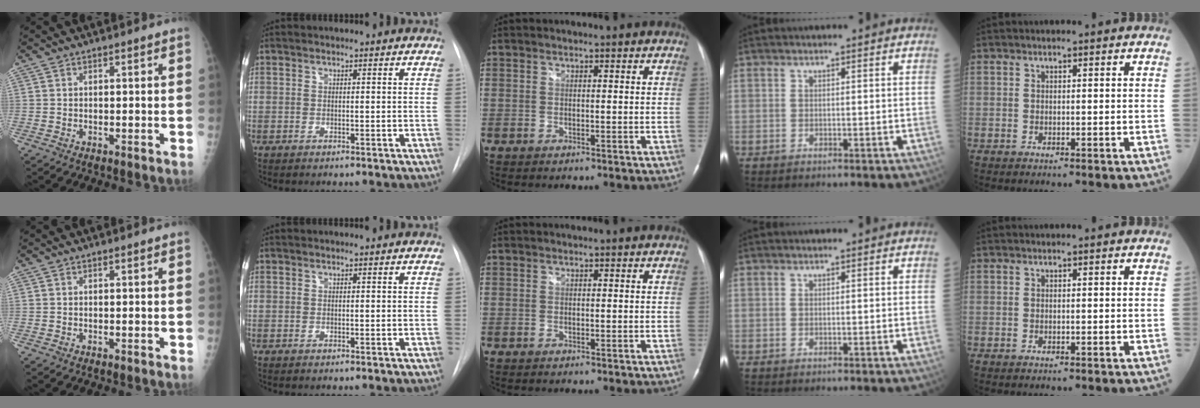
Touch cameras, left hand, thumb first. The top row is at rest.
{}